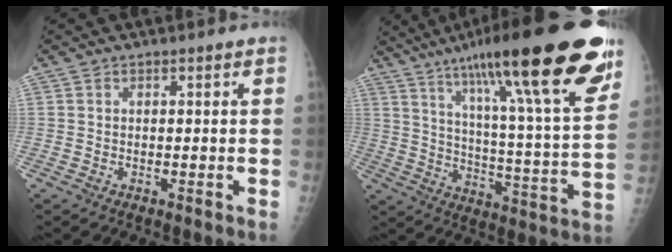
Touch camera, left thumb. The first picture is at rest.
{"total": 30.2, "force": [19.0, 4.5, 23.0], "torque": [-0.339, -0.045, 0.289]}